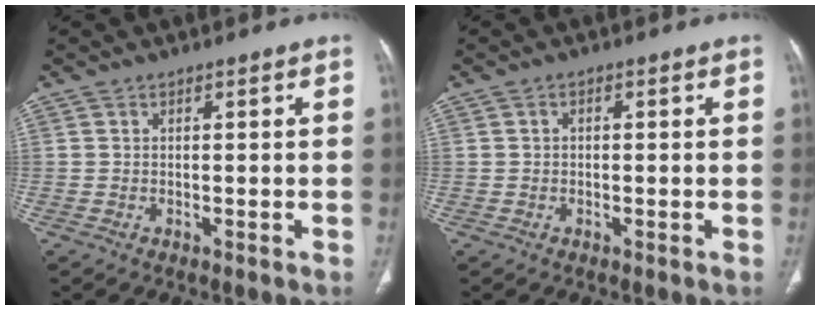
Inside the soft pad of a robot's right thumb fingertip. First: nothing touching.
{"total": 0.7, "force": [0.0, 0.6, 0.5], "torque": [-0.005, 0.002, -0.003]}